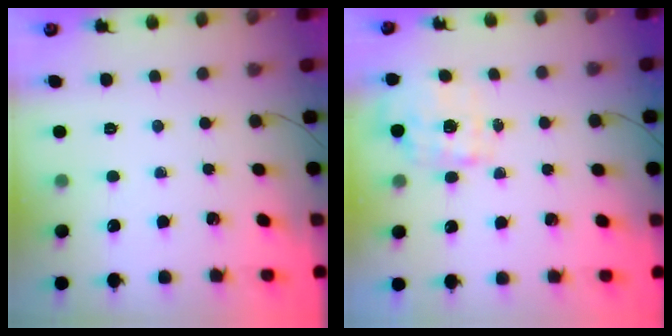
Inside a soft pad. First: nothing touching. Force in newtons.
{"total": 1.8, "press": 1.7, "slide": 0.5}